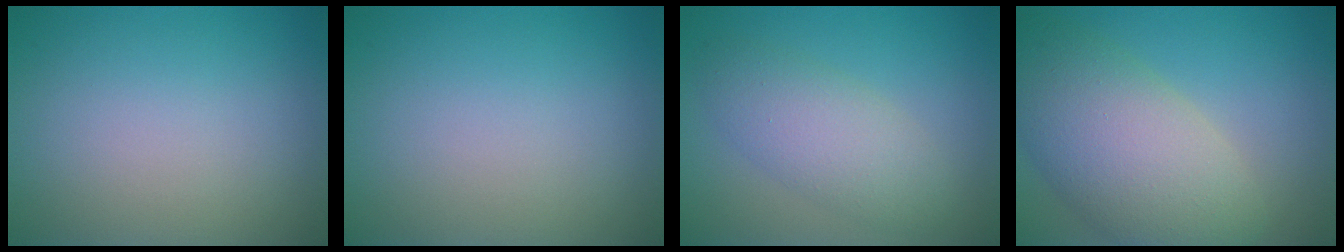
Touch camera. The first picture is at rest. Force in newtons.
{"total": 0.0}
{"total": 4.3, "press": 4.3, "slide": 0.0}
{"total": 9.2, "press": 9.2, "slide": 0.8}